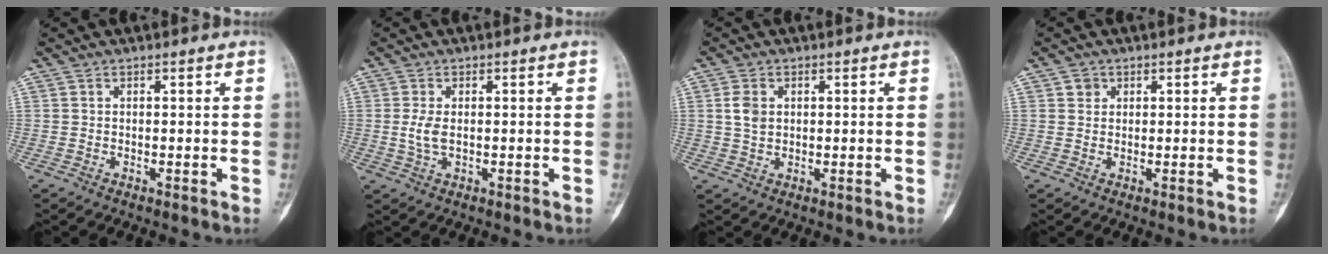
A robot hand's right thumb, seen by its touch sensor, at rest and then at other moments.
{"total": 3.0, "force": [0.1, 1.5, 2.6], "torque": [-0.062, -0.002, 0.003]}
{"total": 3.5, "force": [0.8, 2.5, 2.3], "torque": [-0.038, 0.000, 0.017]}
{"total": 1.7, "force": [0.7, 1.5, 0.4], "torque": [0.006, -0.001, 0.008]}